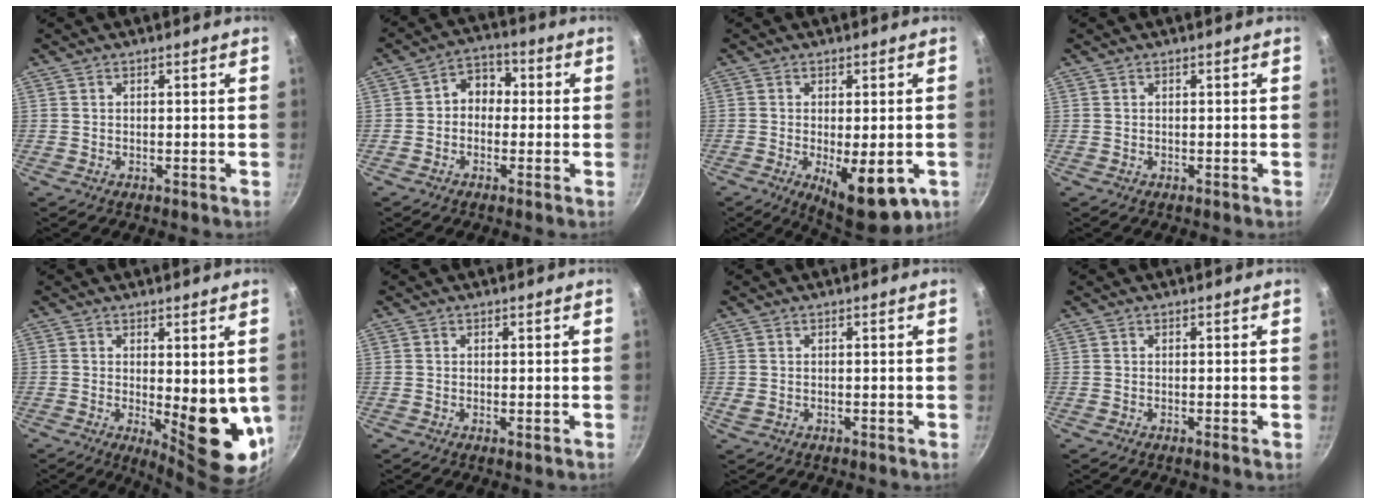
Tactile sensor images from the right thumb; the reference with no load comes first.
{"total": 5.7, "force": [-0.2, 4.7, 3.3], "torque": [-0.015, 0.021, -0.022]}
{"total": 12.4, "force": [-3.8, 4.9, 10.8], "torque": [-0.134, -0.008, -0.040]}
{"total": 0.0}
{"total": 11.8, "force": [-0.3, 4.2, 11.0], "torque": [-0.123, -0.029, 0.008]}
{"total": 0.5, "force": [-0.1, 0.1, 0.5], "torque": [-0.011, -0.004, -0.002]}
{"total": 0.9, "force": [-0.1, 0.6, 0.7], "torque": [-0.011, 0.000, 0.000]}
{"total": 0.6, "force": [-0.2, -0.1, 0.5], "torque": [-0.009, -0.003, -0.005]}